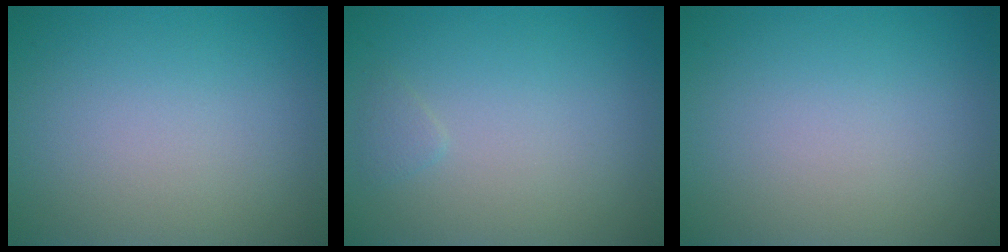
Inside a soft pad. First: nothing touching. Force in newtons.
{"total": 0.6, "press": 0.6, "slide": 0.0}
{"total": 0.0}